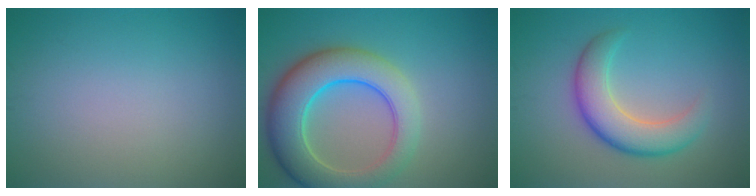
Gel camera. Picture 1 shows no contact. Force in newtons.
{"total": 8.7, "press": 8.7, "slide": 0.4}
{"total": 5.3, "press": 5.3, "slide": 0.4}